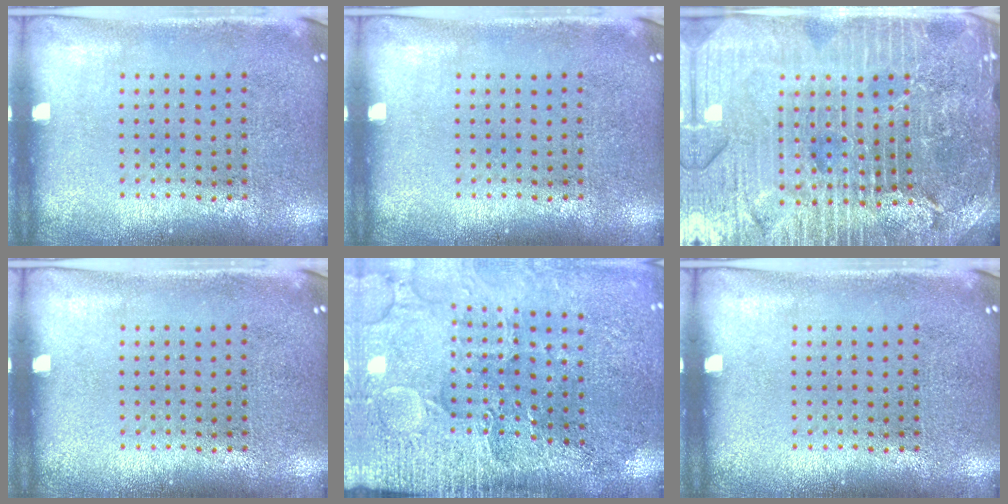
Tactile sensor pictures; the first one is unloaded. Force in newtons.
{"total": 0.0}
{"total": 5.6, "press": 5.0, "slide": 2.5}
{"total": 0.0}
{"total": 3.5, "press": 3.4, "slide": 0.7}
{"total": 0.0}